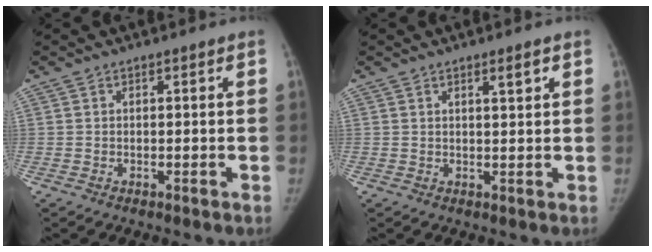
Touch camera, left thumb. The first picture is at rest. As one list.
[{"total": 2.2, "force": [1.2, 0.4, 1.8], "torque": [-0.022, -0.007, 0.019]}]